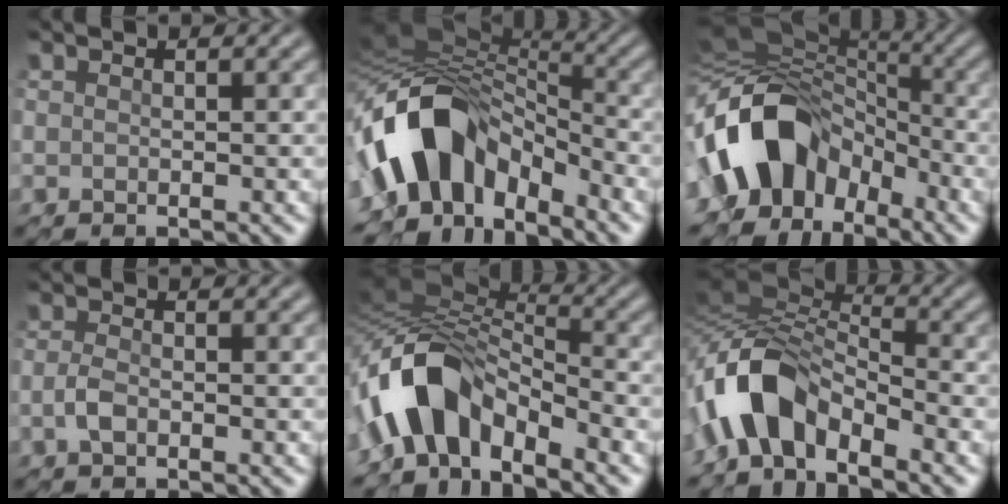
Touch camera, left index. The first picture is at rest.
{"total": 10.1, "force": [-4.9, 6.2, 6.3], "torque": [-0.109, 0.018, -0.098]}
{"total": 12.0, "force": [-5.2, 8.4, 6.9], "torque": [-0.136, 0.000, -0.103]}
{"total": 1.4, "force": [-0.8, 0.3, 1.0], "torque": [-0.032, 0.000, -0.018]}
{"total": 7.5, "force": [-4.2, 3.5, 5.1], "torque": [-0.091, 0.013, -0.085]}
{"total": 6.7, "force": [-3.8, 2.7, 4.7], "torque": [-0.099, 0.013, -0.084]}